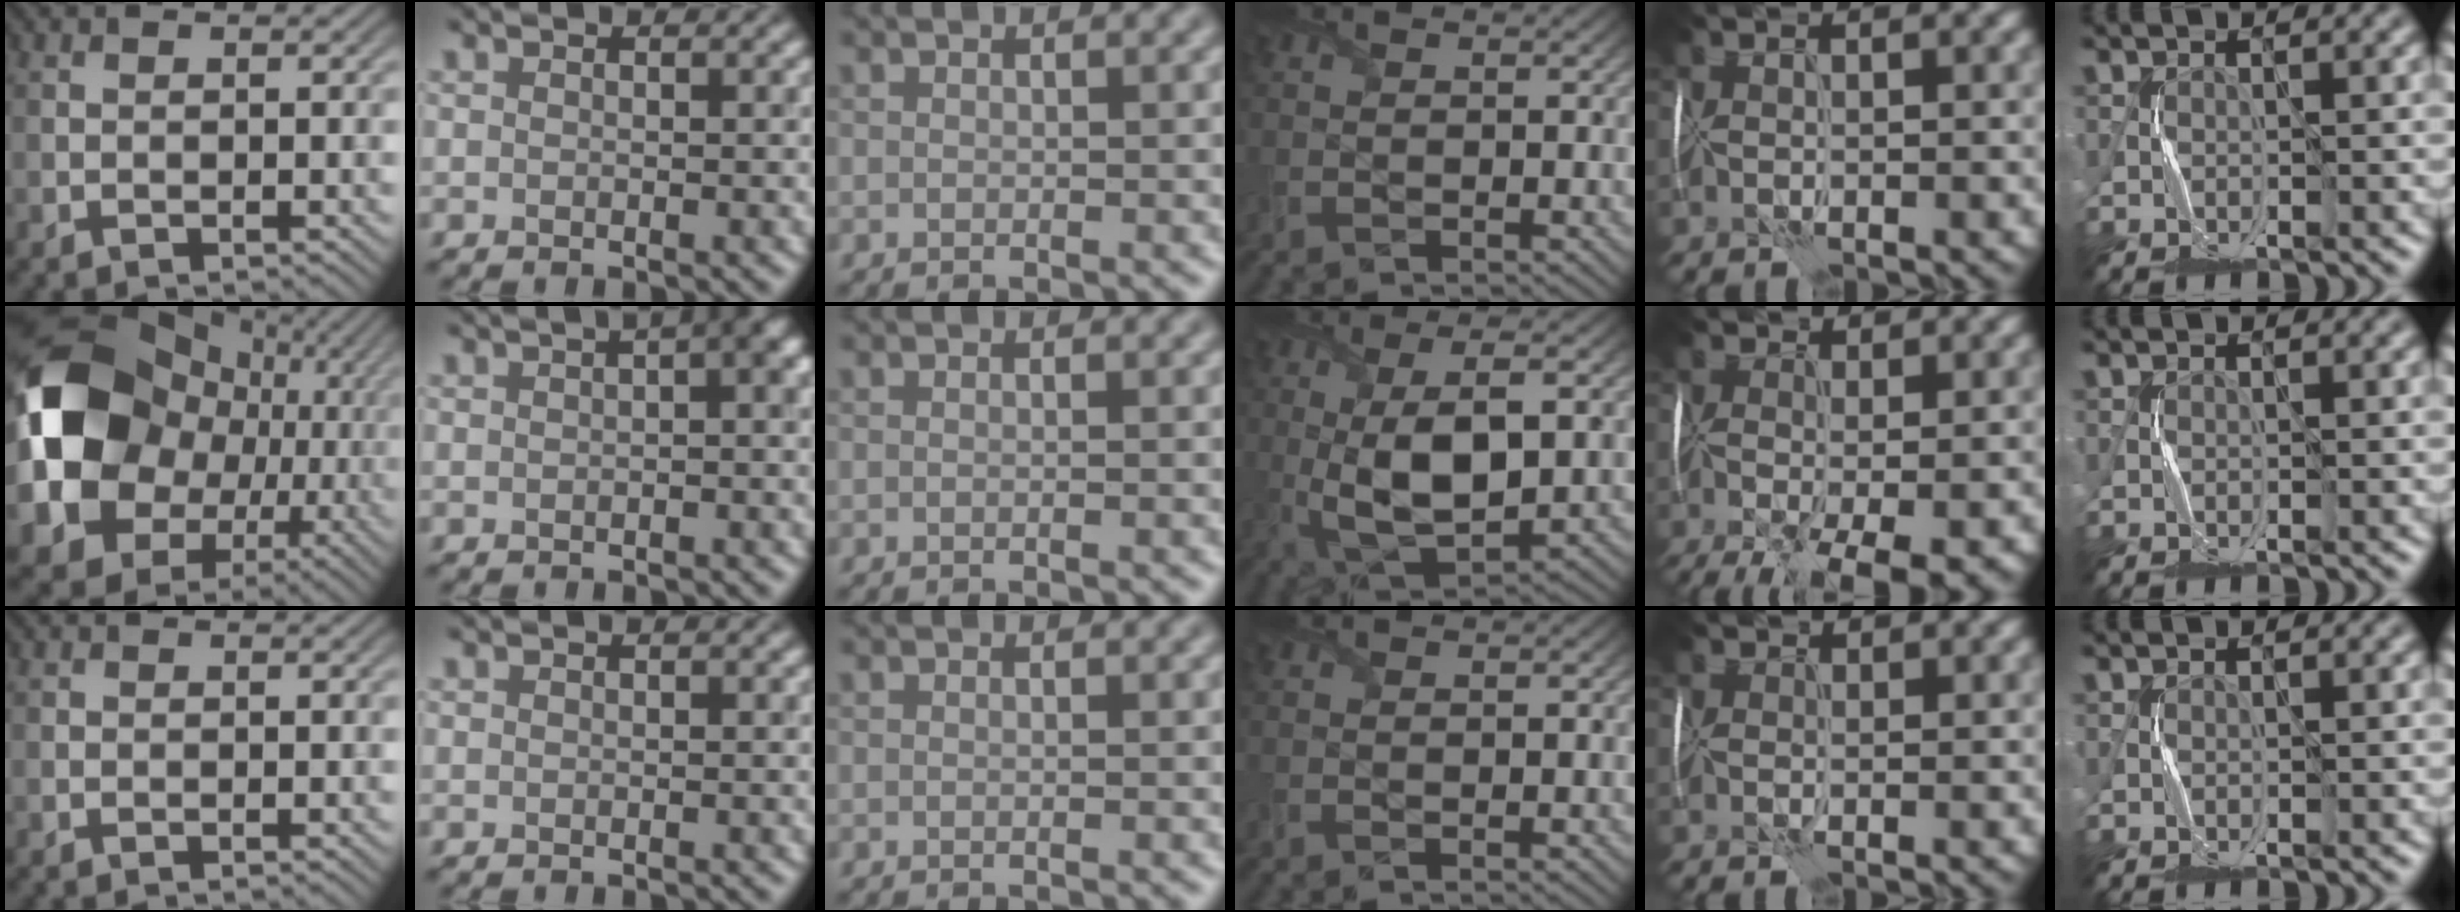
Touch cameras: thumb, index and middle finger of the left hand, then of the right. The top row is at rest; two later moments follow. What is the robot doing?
{"motion": "wrap", "object": "plastic wrap"}